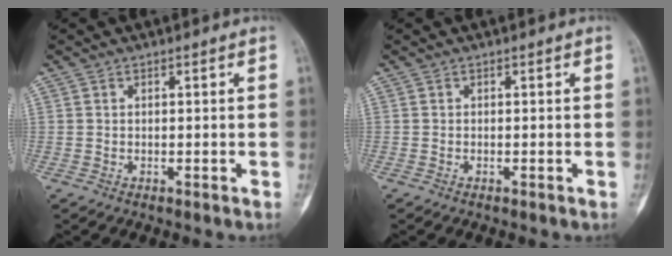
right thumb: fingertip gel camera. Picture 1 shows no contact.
{"total": 0.0}